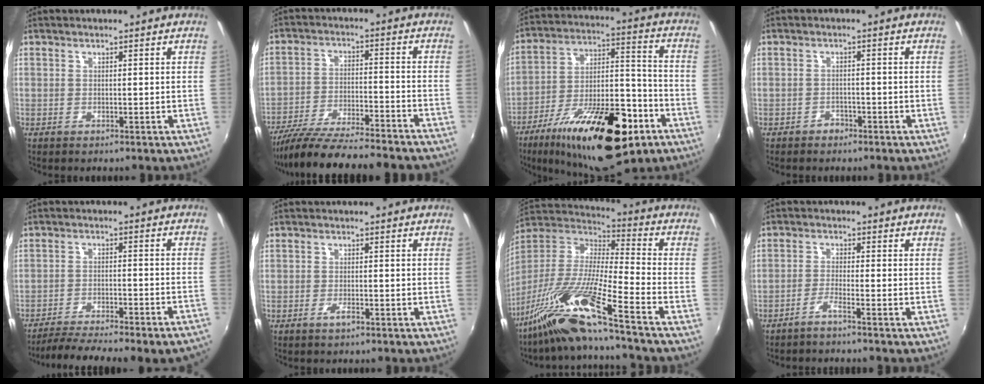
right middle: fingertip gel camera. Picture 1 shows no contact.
{"total": 22.4, "force": [-19.8, 2.1, 10.2], "torque": [-0.192, -0.052, -0.299]}
{"total": 26.5, "force": [-14.6, 10.3, 19.6], "torque": [-0.329, -0.018, -0.222]}
{"total": 2.1, "force": [-1.6, 1.4, 0.2], "torque": [-0.008, 0.002, -0.025]}
{"total": 14.7, "force": [-12.9, 0.8, 7.0], "torque": [-0.133, -0.026, -0.188]}
{"total": 1.8, "force": [-1.1, 0.8, 1.1], "torque": [-0.023, -0.002, -0.021]}
{"total": 17.5, "force": [-12.5, -0.8, 12.2], "torque": [-0.223, -0.024, -0.247]}
{"total": 2.1, "force": [-1.6, -0.4, 1.3], "torque": [-0.042, 0.002, -0.033]}